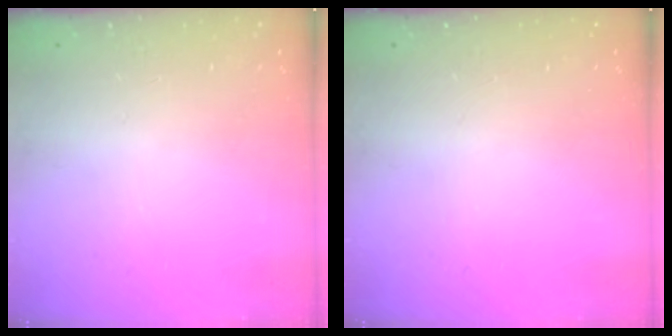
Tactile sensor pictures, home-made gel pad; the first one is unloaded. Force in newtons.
{"total": 0.0}